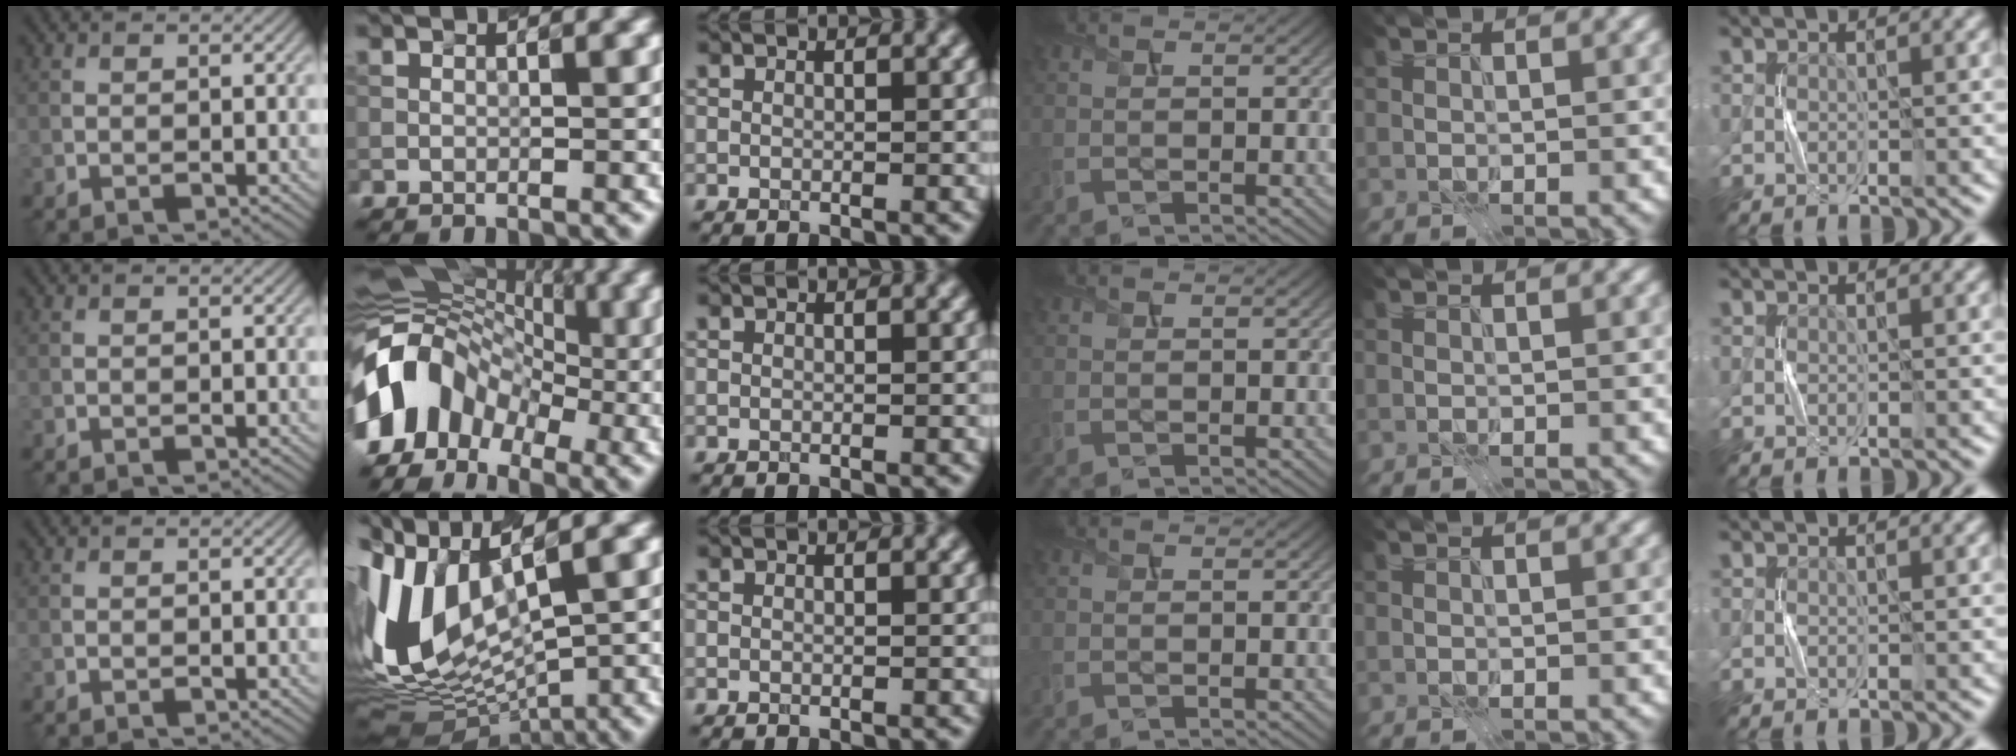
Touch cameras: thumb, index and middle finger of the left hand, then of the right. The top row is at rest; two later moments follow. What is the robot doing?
{"motion": "press", "object": "sticky note"}